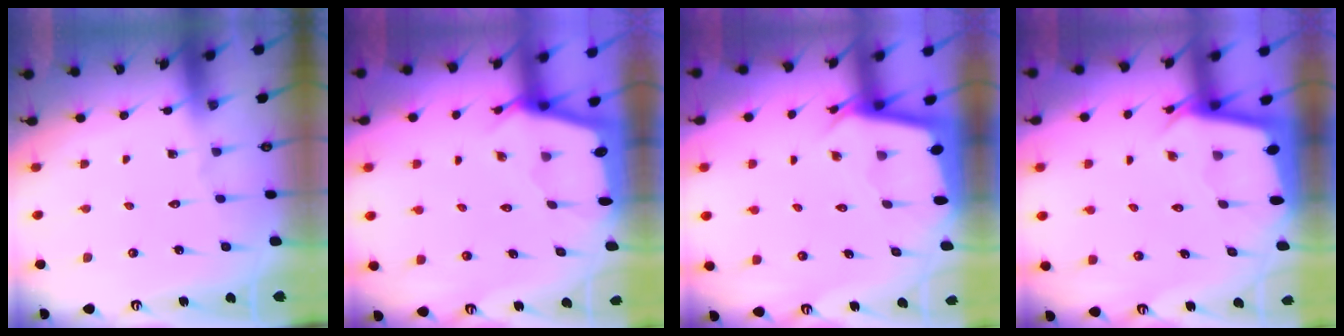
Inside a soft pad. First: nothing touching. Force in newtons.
{"total": 2.1, "press": 2.1, "slide": 0.1}
{"total": 2.8, "press": 2.8, "slide": 0.0}
{"total": 2.8, "press": 2.8, "slide": 0.0}